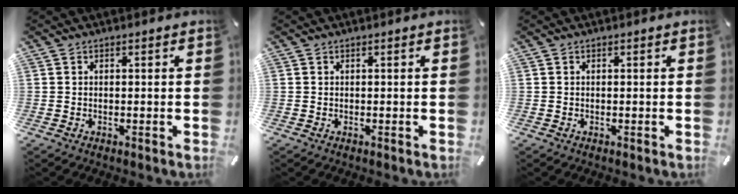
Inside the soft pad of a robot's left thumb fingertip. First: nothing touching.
{"total": 0.0}
{"total": 0.0}